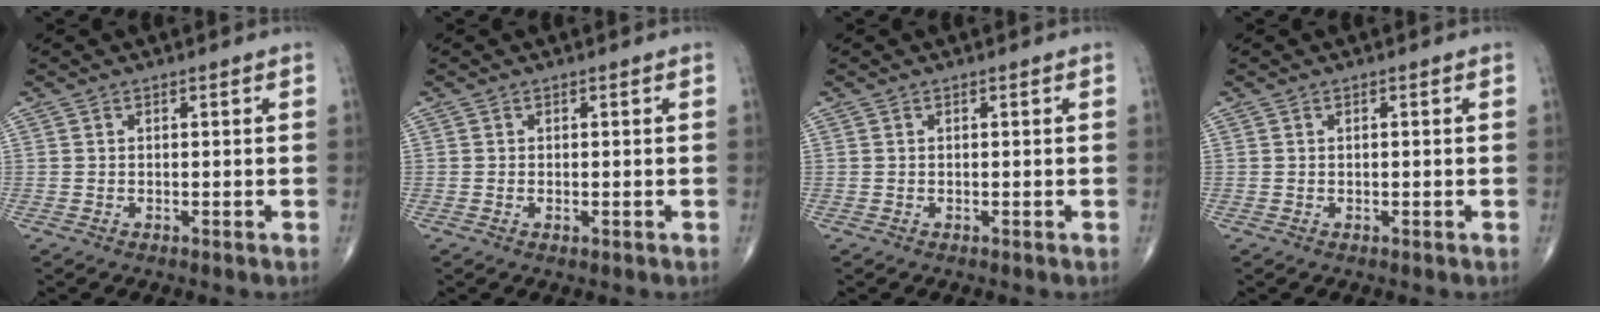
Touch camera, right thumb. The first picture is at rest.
{"total": 0.8, "force": [-0.2, 0.4, 0.7], "torque": [-0.013, -0.001, -0.003]}
{"total": 0.0}
{"total": 0.0}